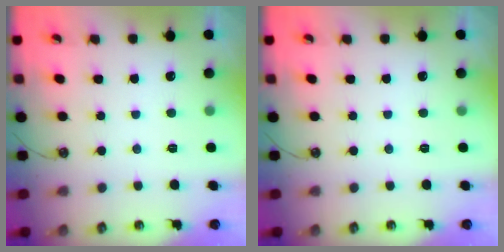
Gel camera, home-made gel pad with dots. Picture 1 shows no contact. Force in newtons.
{"total": 0.0}